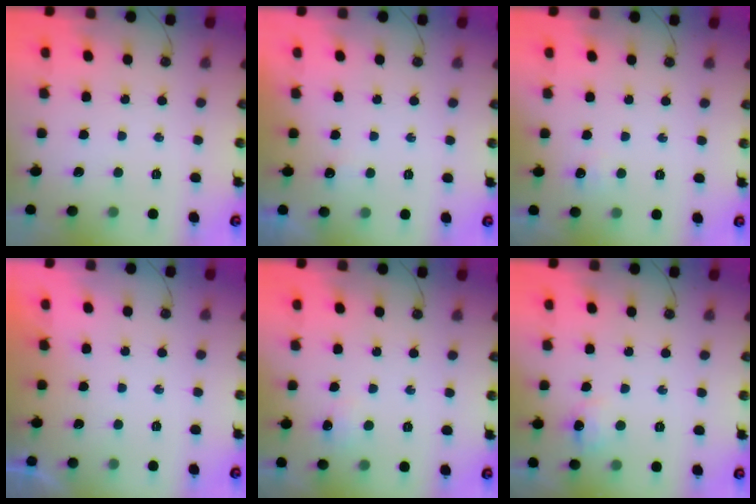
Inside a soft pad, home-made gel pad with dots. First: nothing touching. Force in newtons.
{"total": 2.8, "press": 2.7, "slide": 0.4}
{"total": 8.0, "press": 4.6, "slide": 6.6}
{"total": 0.0}
{"total": 6.1, "press": 6.1, "slide": 0.9}
{"total": 7.8, "press": 7.8, "slide": 0.7}